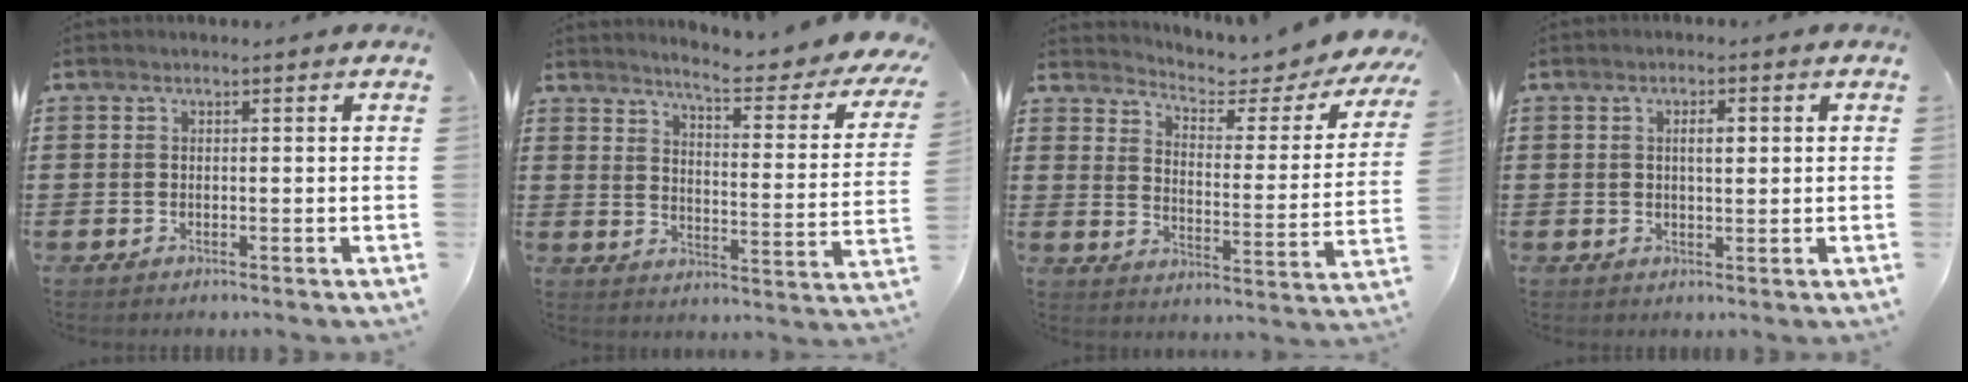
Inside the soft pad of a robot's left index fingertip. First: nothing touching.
{"total": 5.6, "force": [4.9, -0.4, 2.7], "torque": [-0.060, -0.047, 0.072]}
{"total": 3.8, "force": [3.3, 0.7, 1.8], "torque": [-0.048, -0.033, 0.045]}
{"total": 2.6, "force": [0.5, 0.8, 2.4], "torque": [-0.039, 0.001, 0.004]}